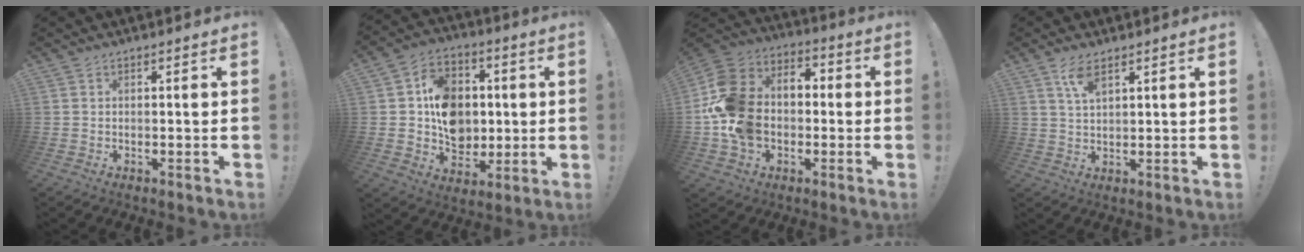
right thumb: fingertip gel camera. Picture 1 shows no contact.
{"total": 14.5, "force": [1.1, 12.2, 7.7], "torque": [-0.119, 0.010, 0.035]}
{"total": 17.7, "force": [-2.6, 14.1, 10.4], "torque": [-0.206, 0.025, -0.039]}
{"total": 4.9, "force": [3.1, 2.0, 3.3], "torque": [-0.058, -0.010, 0.053]}